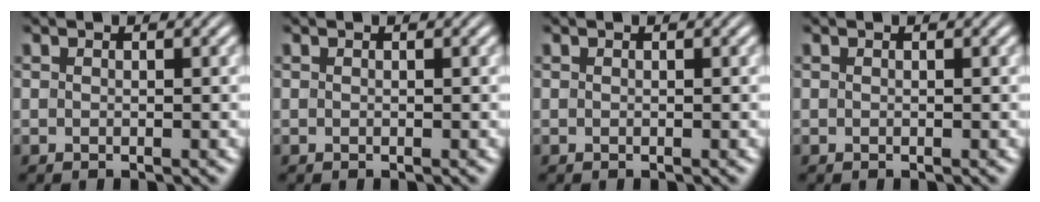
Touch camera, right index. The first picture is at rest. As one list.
[{"total": 0.0}, {"total": 0.0}, {"total": 0.0}]